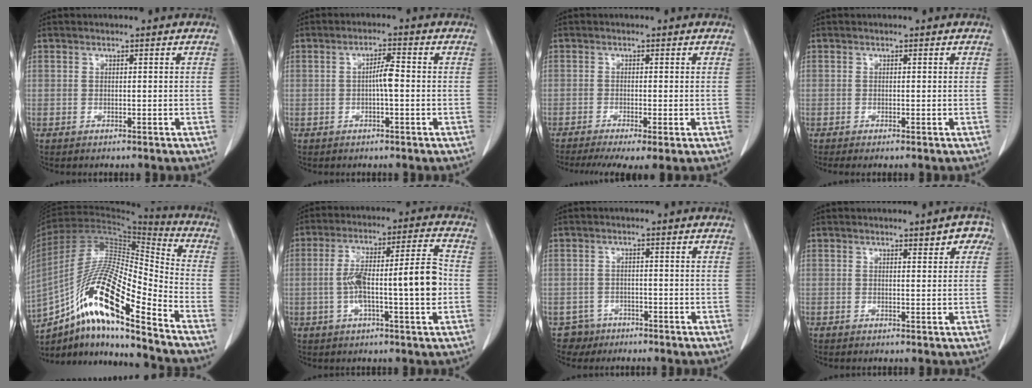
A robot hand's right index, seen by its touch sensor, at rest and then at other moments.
{"total": 3.0, "force": [-0.3, 0.4, 3.0], "torque": [-0.051, 0.005, -0.007]}
{"total": 6.8, "force": [-4.5, 1.1, 4.9], "torque": [-0.077, -0.015, -0.077]}
{"total": 0.7, "force": [-0.3, 0.0, 0.7], "torque": [-0.015, -0.002, -0.002]}
{"total": 19.5, "force": [-12.0, 2.2, 15.2], "torque": [-0.305, -0.006, -0.216]}
{"total": 12.9, "force": [-1.5, 1.5, 12.8], "torque": [-0.217, 0.026, -0.023]}
{"total": 3.1, "force": [-1.9, 2.4, -0.7], "torque": [0.012, 0.009, -0.032]}
{"total": 3.3, "force": [1.8, 1.1, 2.5], "torque": [-0.021, 0.008, 0.019]}